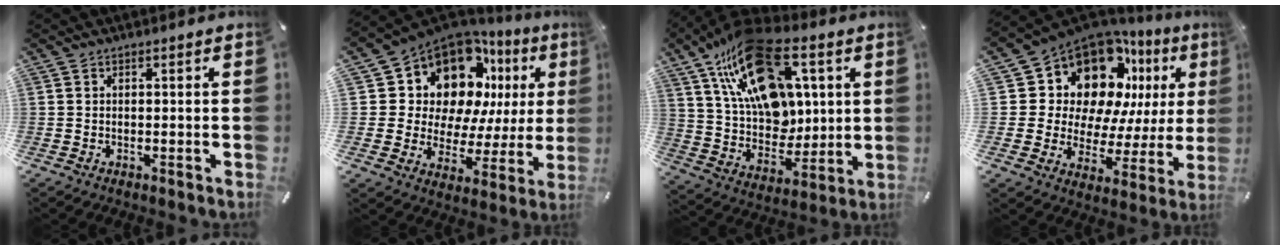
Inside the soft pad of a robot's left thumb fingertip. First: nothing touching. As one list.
[{"total": 15.4, "force": [9.3, 10.2, 6.8], "torque": [-0.114, -0.089, 0.165]}, {"total": 22.7, "force": [10.3, 14.7, 13.8], "torque": [-0.248, -0.054, 0.185]}, {"total": 16.5, "force": [10.4, 10.7, 7.2], "torque": [-0.115, -0.099, 0.183]}]